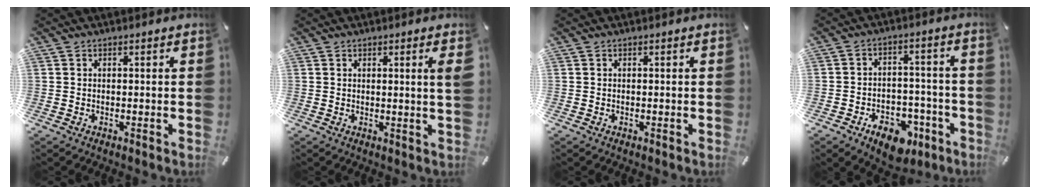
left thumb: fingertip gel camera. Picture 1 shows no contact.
{"total": 2.9, "force": [0.9, 0.0, 2.7], "torque": [-0.045, -0.006, 0.012]}
{"total": 0.0}
{"total": 9.9, "force": [-5.8, 6.4, 4.9], "torque": [-0.052, 0.045, -0.093]}